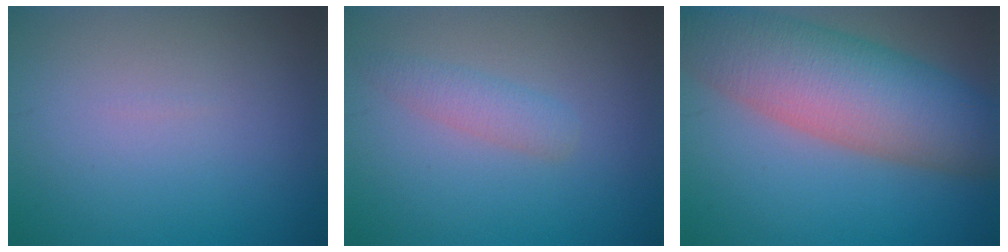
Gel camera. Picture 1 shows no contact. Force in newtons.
{"total": 1.9, "press": 1.9, "slide": 0.1}
{"total": 11.0, "press": 10.9, "slide": 0.8}